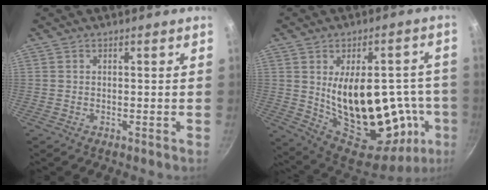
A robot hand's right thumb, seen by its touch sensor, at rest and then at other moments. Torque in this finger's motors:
{"motor_torque": [2.21, 2.86, 2.24, 0.16, 0.56]}